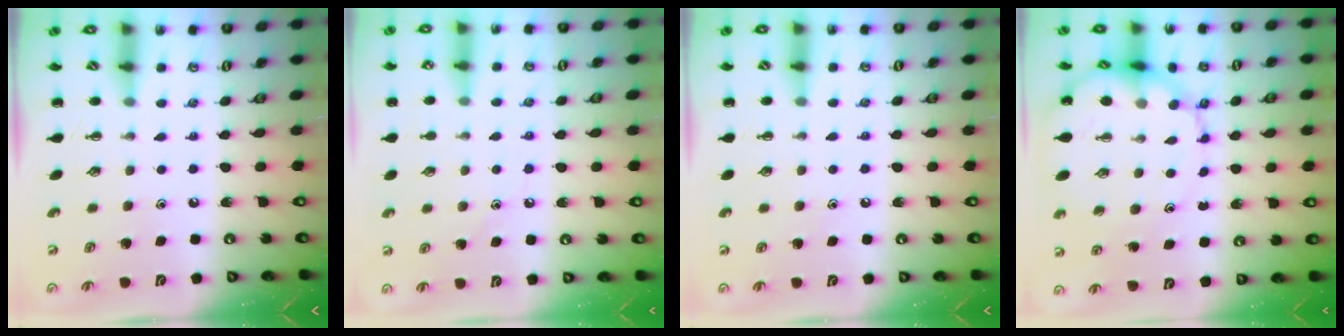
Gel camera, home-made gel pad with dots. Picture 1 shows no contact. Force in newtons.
{"total": 7.9, "press": 7.6, "slide": 2.0}
{"total": 5.5, "press": 5.2, "slide": 1.8}
{"total": 11.1, "press": 10.9, "slide": 2.1}